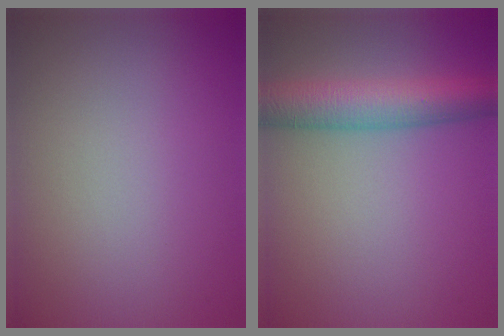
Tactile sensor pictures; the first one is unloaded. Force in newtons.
{"total": 5.8, "press": 5.8, "slide": 0.3}